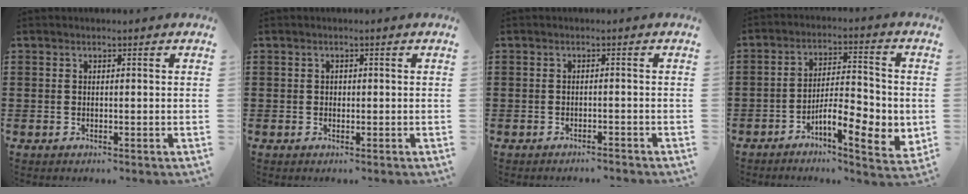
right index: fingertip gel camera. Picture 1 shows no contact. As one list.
[{"total": 0.6, "force": [0.0, 0.6, 0.2], "torque": [-0.007, 0.003, 0.000]}, {"total": 1.2, "force": [-1.2, 0.0, 0.1], "torque": [-0.005, 0.002, -0.025]}, {"total": 8.4, "force": [-3.2, 2.9, 7.2], "torque": [-0.110, 0.002, -0.055]}]